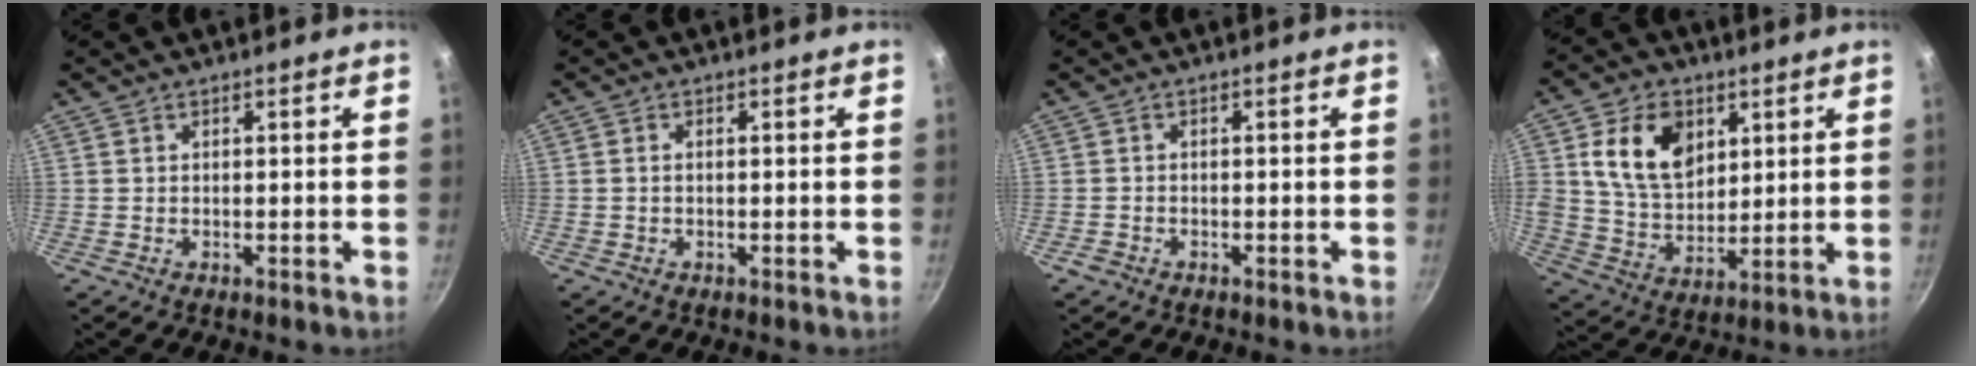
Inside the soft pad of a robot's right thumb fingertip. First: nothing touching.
{"total": 0.9, "force": [-0.1, 0.5, 0.7], "torque": [-0.017, 0.005, -0.002]}
{"total": 1.3, "force": [-0.9, 0.8, 0.4], "torque": [-0.017, 0.010, -0.016]}
{"total": 13.7, "force": [4.6, 9.6, 8.6], "torque": [-0.128, -0.018, 0.086]}